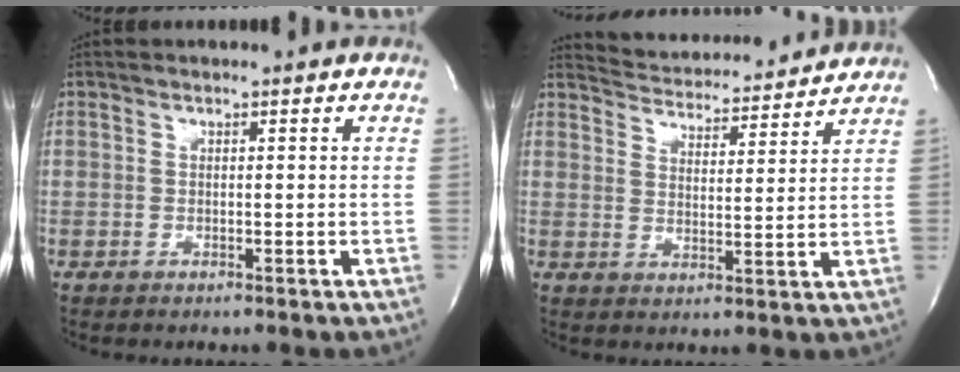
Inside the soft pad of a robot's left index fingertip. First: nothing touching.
{"total": 12.0, "force": [11.8, 1.2, 1.9], "torque": [-0.032, 0.005, 0.164]}